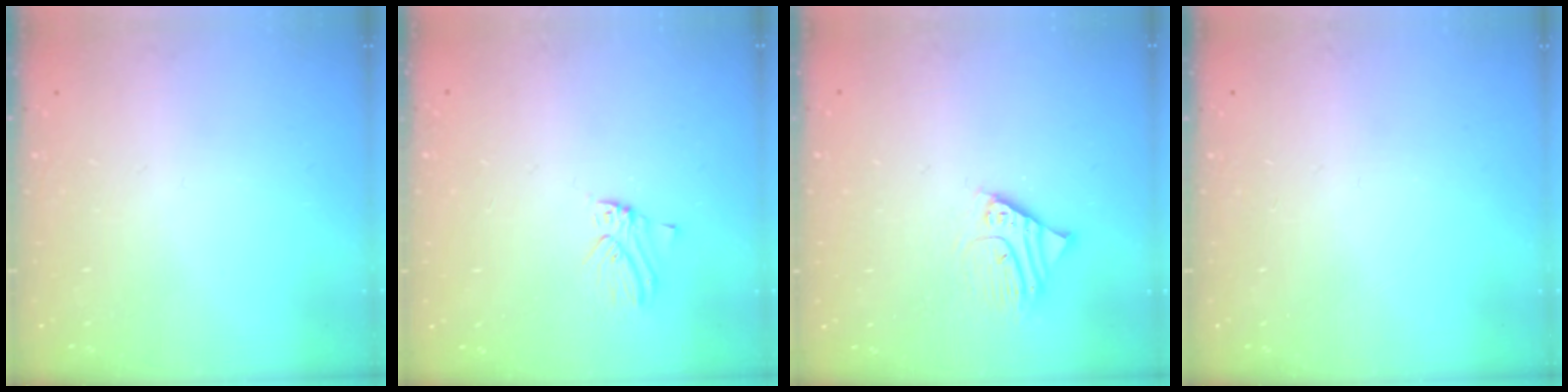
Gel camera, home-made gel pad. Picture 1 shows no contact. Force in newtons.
{"total": 1.4, "press": 1.4, "slide": 0.1}
{"total": 3.8, "press": 3.8, "slide": 0.3}
{"total": 0.0}